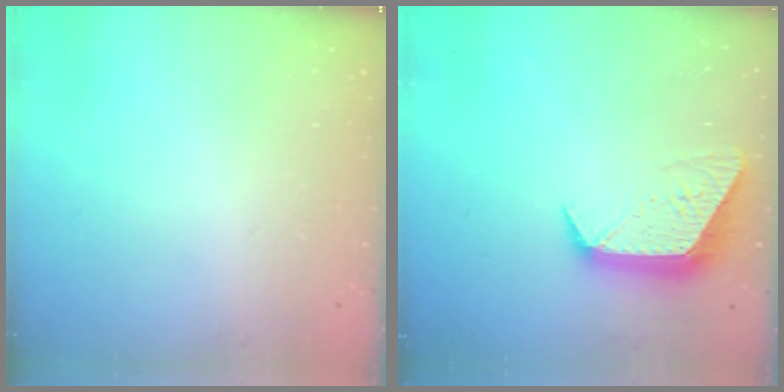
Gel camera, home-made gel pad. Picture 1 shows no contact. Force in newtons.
{"total": 10.9, "press": 10.8, "slide": 1.0}